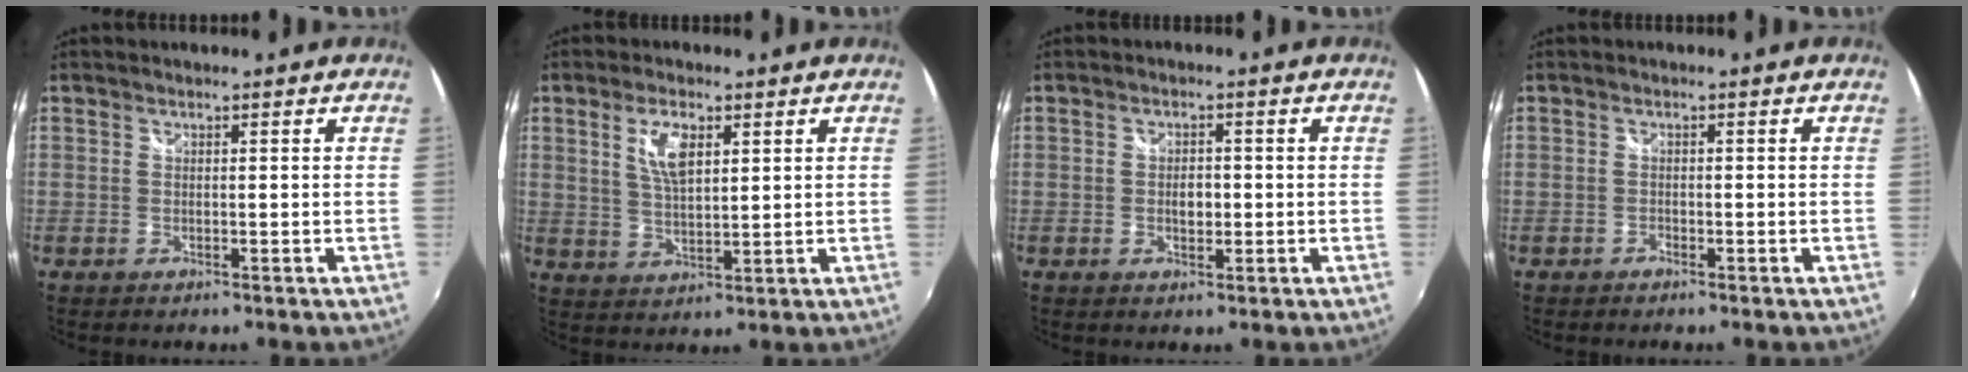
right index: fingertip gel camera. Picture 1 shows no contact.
{"total": 6.4, "force": [2.6, 2.8, 5.1], "torque": [-0.096, 0.004, 0.053]}
{"total": 2.7, "force": [-0.3, 1.7, 2.0], "torque": [-0.034, 0.001, -0.006]}
{"total": 0.8, "force": [-0.6, 0.4, 0.0], "torque": [-0.003, 0.000, -0.013]}